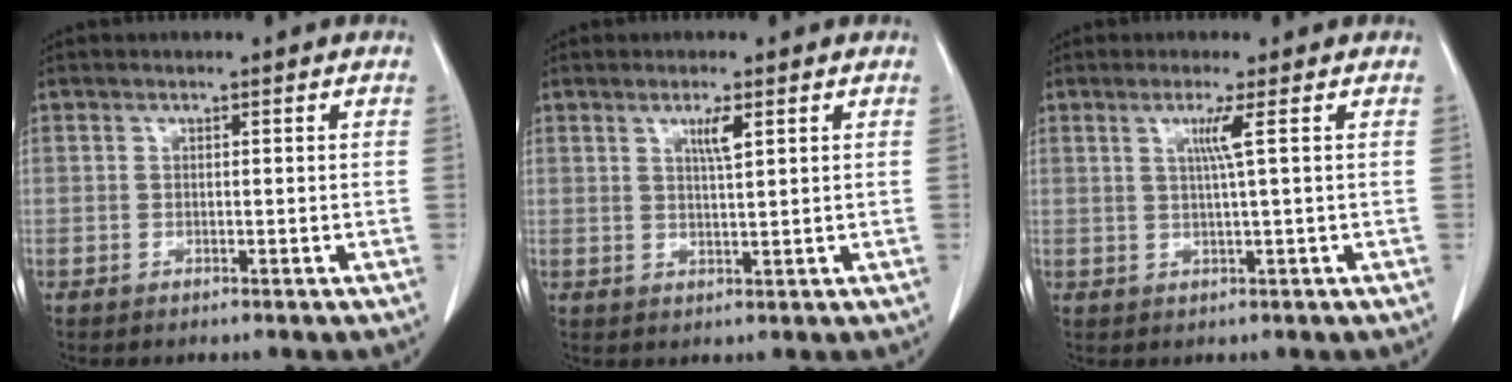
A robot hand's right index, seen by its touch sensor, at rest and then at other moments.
{"total": 2.7, "force": [1.3, 0.1, 2.3], "torque": [-0.045, -0.003, 0.025]}
{"total": 2.7, "force": [0.9, -0.9, 2.4], "torque": [-0.051, -0.003, 0.019]}